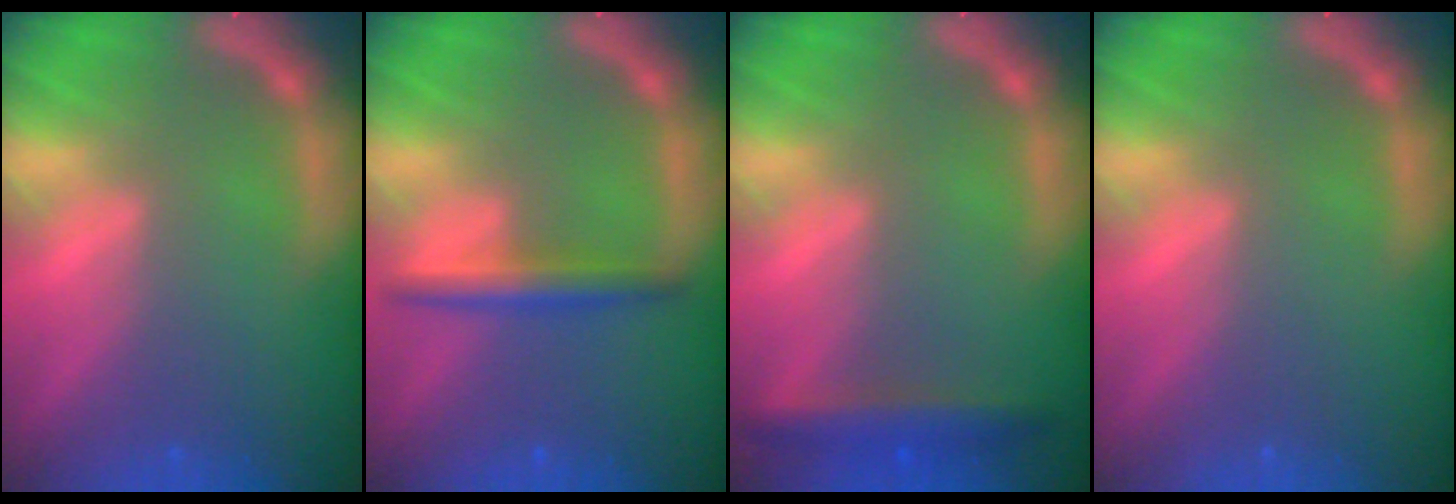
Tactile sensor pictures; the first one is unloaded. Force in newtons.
{"total": 3.0}
{"total": 3.5}
{"total": 0.0}